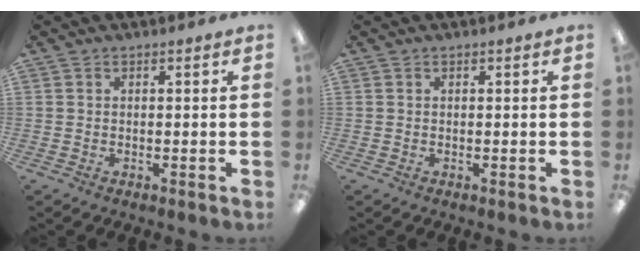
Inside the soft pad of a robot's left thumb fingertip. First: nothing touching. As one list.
[{"total": 0.0}]